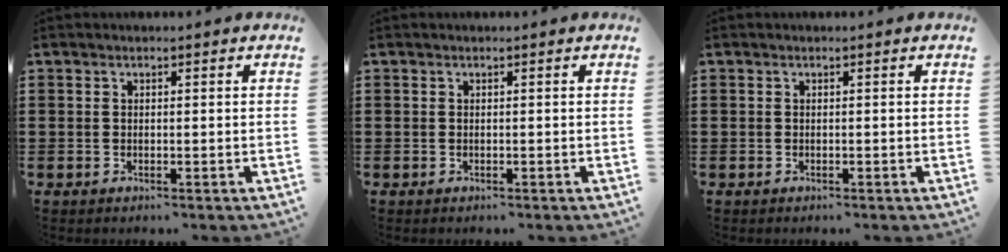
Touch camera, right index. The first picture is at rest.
{"total": 0.0}
{"total": 0.0}